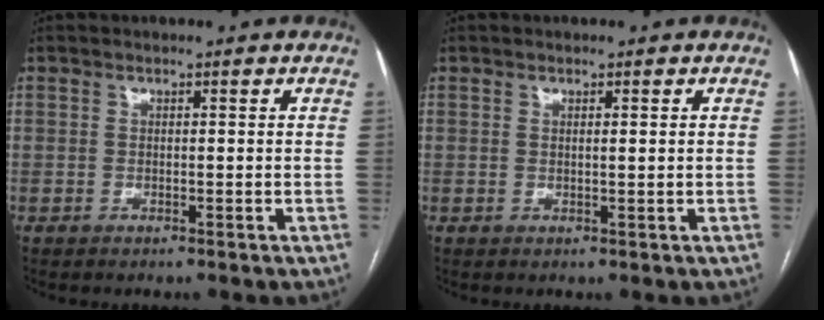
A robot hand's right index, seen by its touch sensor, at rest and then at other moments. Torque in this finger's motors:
{"motor_torque": [-0.06, 0.16, -0.04, 0.00]}